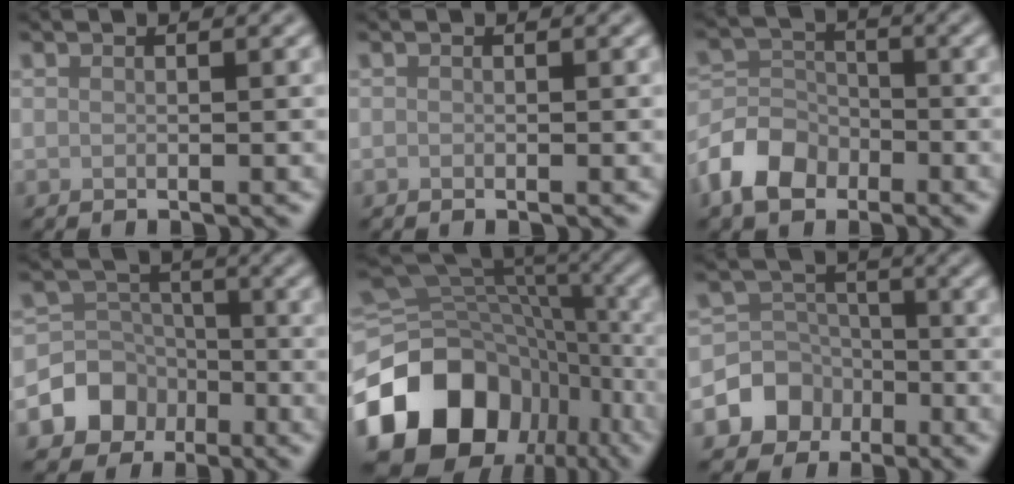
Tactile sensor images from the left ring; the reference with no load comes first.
{"total": 0.0}
{"total": 4.9, "force": [-2.8, 3.5, 2.1], "torque": [-0.043, 0.002, -0.067]}
{"total": 5.9, "force": [-2.7, 5.0, 1.5], "torque": [-0.013, 0.010, -0.073]}
{"total": 17.5, "force": [-7.6, 13.0, 8.8], "torque": [-0.179, -0.006, -0.116]}
{"total": 5.4, "force": [-2.4, 4.6, 1.2], "torque": [-0.003, 0.011, -0.070]}